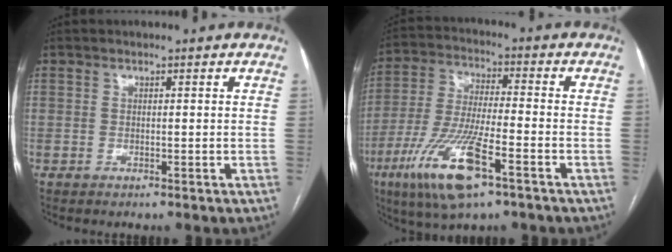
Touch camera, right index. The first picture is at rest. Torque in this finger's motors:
{"motor_torque": [1.52, -0.62, 0.88, 0.21]}